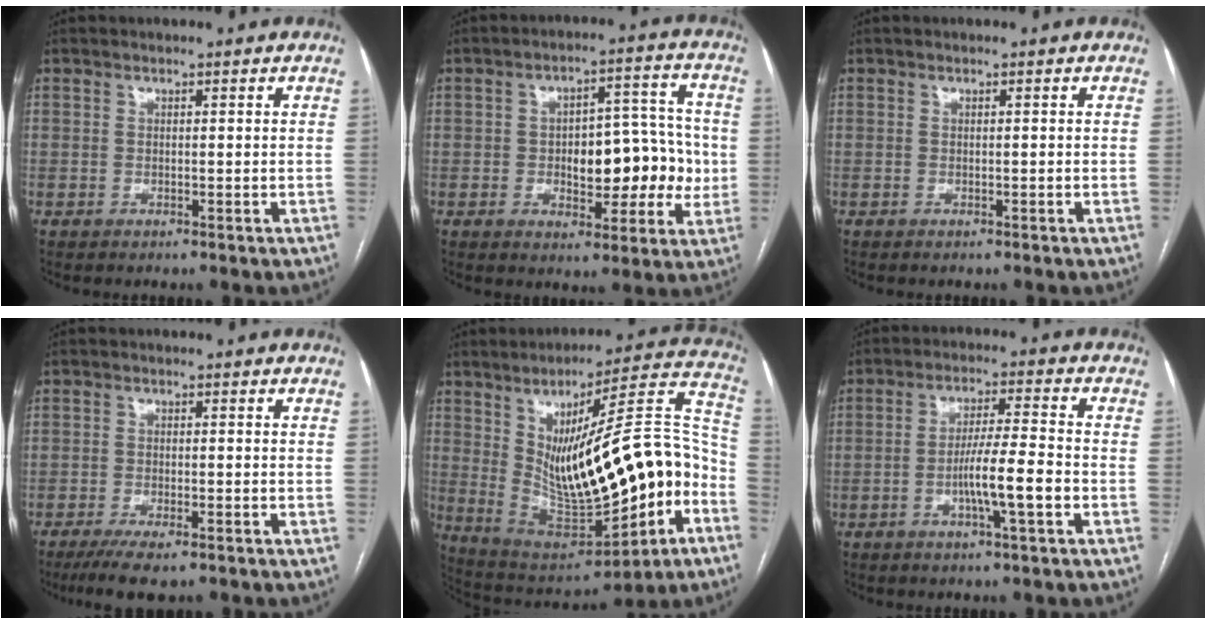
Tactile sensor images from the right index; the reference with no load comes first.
{"total": 11.7, "force": [-0.9, 5.4, 10.3], "torque": [-0.131, 0.031, -0.004]}
{"total": 0.0}
{"total": 6.8, "force": [-5.1, 1.3, 4.2], "torque": [-0.066, -0.014, -0.080]}
{"total": 25.7, "force": [-3.6, 6.8, 24.5], "torque": [-0.365, 0.024, -0.026]}
{"total": 7.7, "force": [-2.6, 0.1, 7.2], "torque": [-0.129, 0.002, -0.047]}